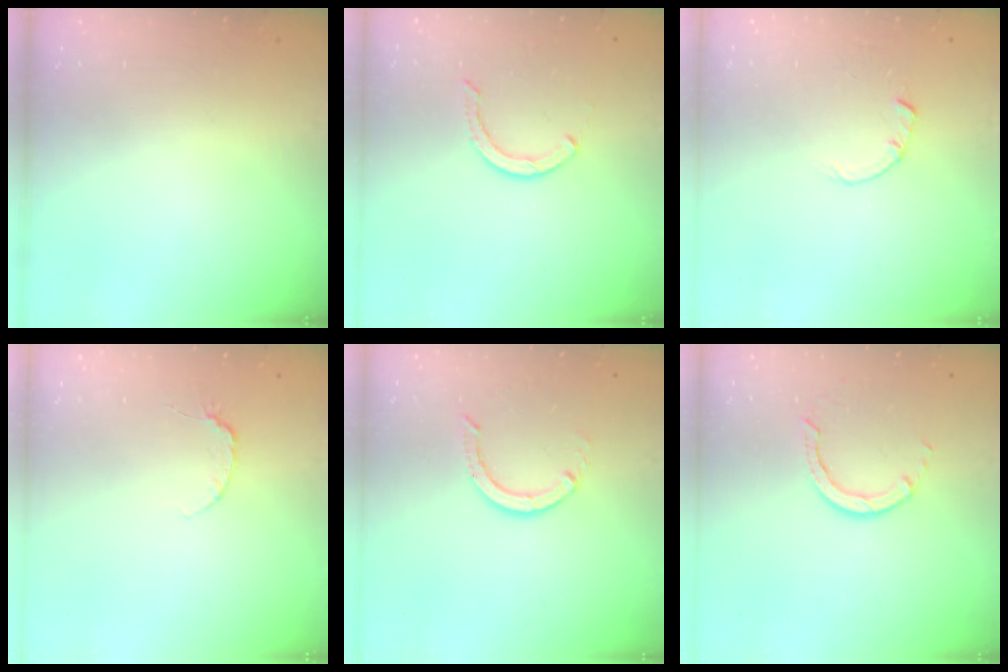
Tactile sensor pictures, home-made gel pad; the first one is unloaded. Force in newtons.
{"total": 2.6, "press": 2.6, "slide": 0.1}
{"total": 1.8, "press": 1.7, "slide": 0.3}
{"total": 3.7, "press": 3.6, "slide": 0.5}
{"total": 3.7, "press": 3.7, "slide": 0.3}
{"total": 2.6, "press": 2.6, "slide": 0.3}